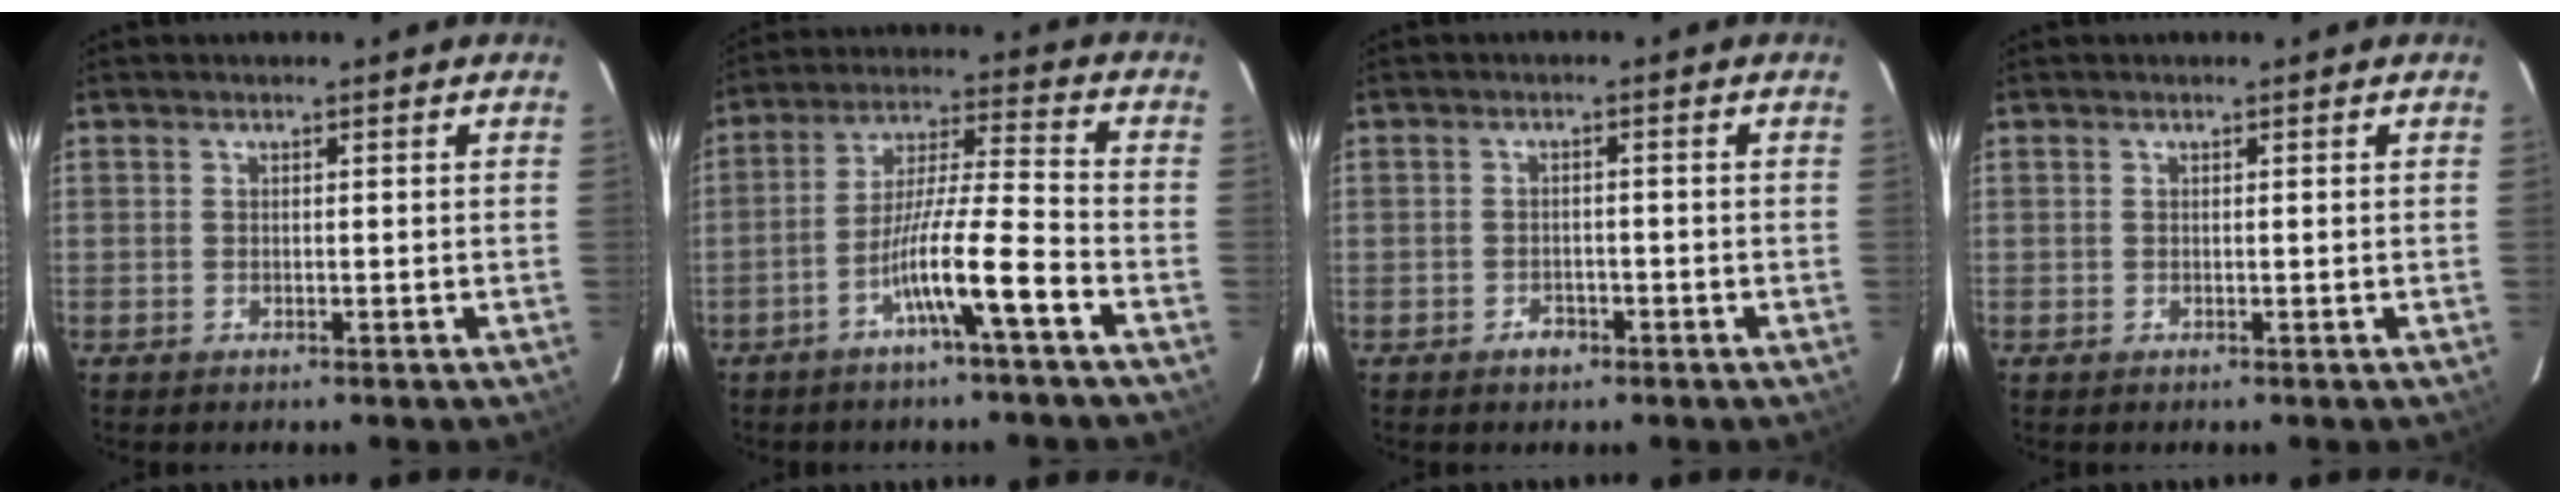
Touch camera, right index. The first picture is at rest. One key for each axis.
{"total": 10.2, "fx": -5.1, "fy": -0.6, "fz": 8.8, "tx": -0.161, "ty": 0.009, "tz": -0.095}
{"total": 2.0, "fx": -1.3, "fy": 1.2, "fz": 0.9, "tx": -0.012, "ty": 0.005, "tz": -0.017}
{"total": 0.0}